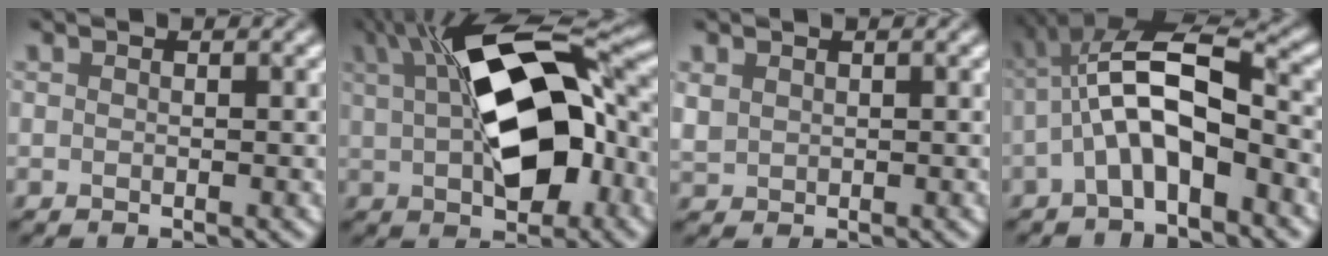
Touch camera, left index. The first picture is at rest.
{"total": 13.2, "force": [1.6, 6.5, 11.4], "torque": [-0.176, 0.012, 0.026]}
{"total": 1.1, "force": [0.6, 1.0, 0.2], "torque": [-0.009, -0.003, 0.017]}
{"total": 7.3, "force": [-2.1, 2.6, 6.5], "torque": [-0.124, 0.021, -0.044]}